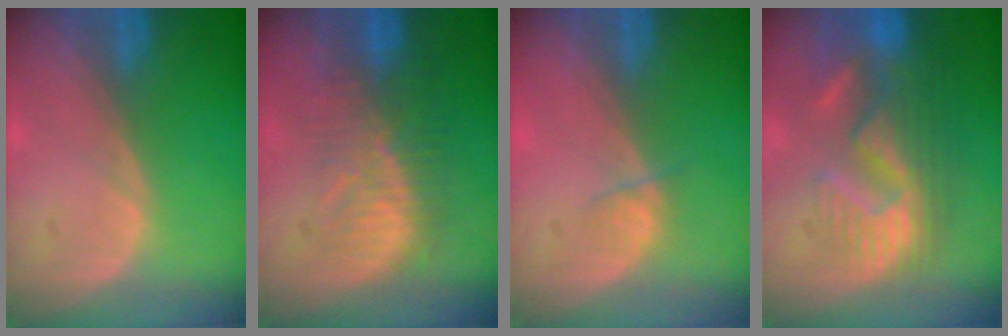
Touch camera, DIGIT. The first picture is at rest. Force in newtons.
{"total": 8.3, "press": 8.1, "slide": 1.7}
{"total": 1.4, "press": 1.3, "slide": 0.6}
{"total": 10.8, "press": 9.8, "slide": 4.5}